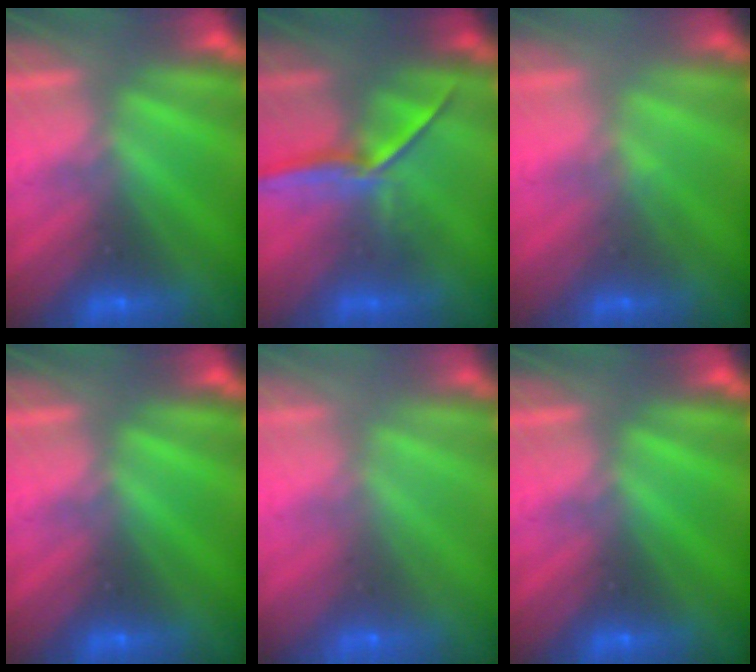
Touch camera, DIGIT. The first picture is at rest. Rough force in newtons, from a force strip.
{"total": 1.2}
{"total": 2.3}
{"total": 0.0}
{"total": 8.2}
{"total": 0.0}